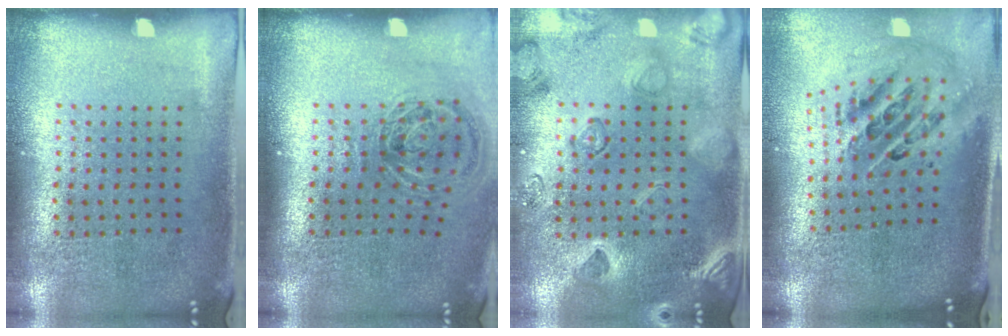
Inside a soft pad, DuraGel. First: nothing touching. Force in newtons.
{"total": 1.2, "press": 1.0, "slide": 0.6}
{"total": 2.3, "press": 2.1, "slide": 0.8}
{"total": 1.7, "press": 1.4, "slide": 1.1}